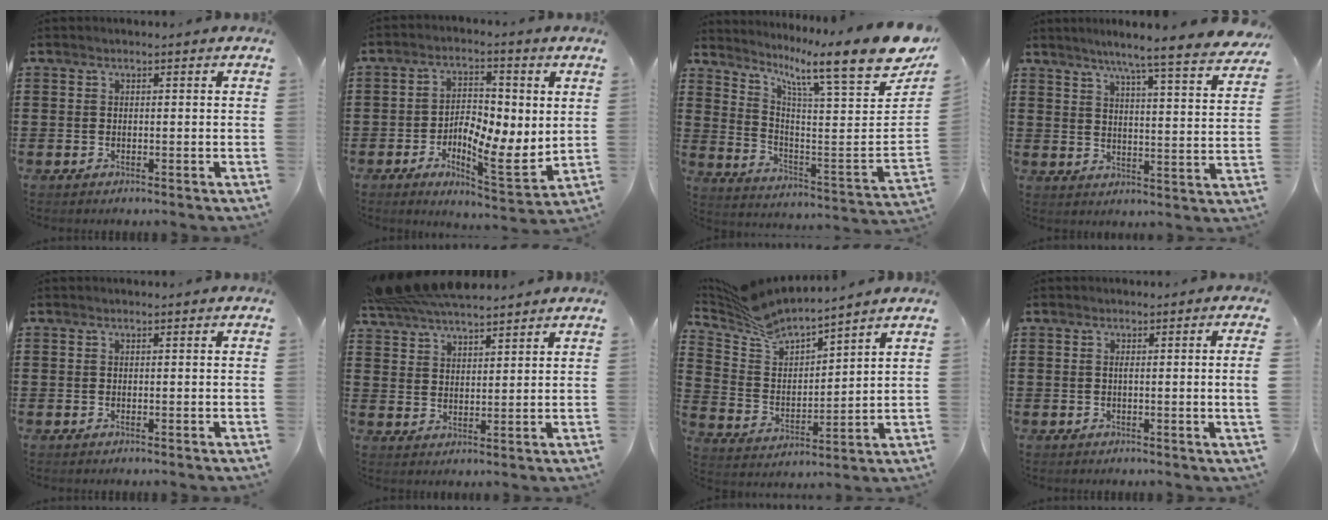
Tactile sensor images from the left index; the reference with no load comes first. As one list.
[{"total": 5.9, "force": [0.1, 2.8, 5.2], "torque": [-0.092, -0.014, -0.005]}, {"total": 11.9, "force": [8.6, 0.7, 8.1], "torque": [-0.149, -0.085, 0.126]}, {"total": 6.2, "force": [5.4, -1.0, 2.9], "torque": [-0.071, -0.042, 0.083]}, {"total": 0.0}, {"total": 7.7, "force": [7.1, 1.5, 2.6], "torque": [-0.074, -0.016, 0.134]}, {"total": 7.4, "force": [7.0, 0.9, 2.1], "torque": [-0.075, -0.040, 0.123]}, {"total": 2.0, "force": [0.0, -0.7, 1.9], "torque": [-0.033, -0.008, -0.004]}]